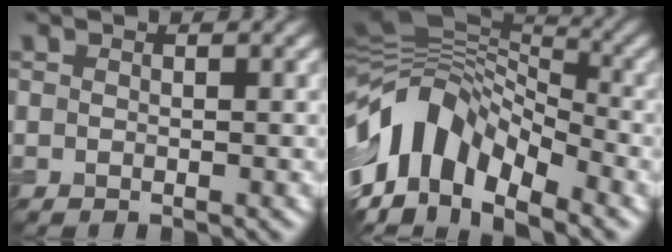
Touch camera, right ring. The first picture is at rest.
{"total": 12.2, "force": [-5.1, 7.1, 8.5], "torque": [-0.151, 0.019, -0.107]}